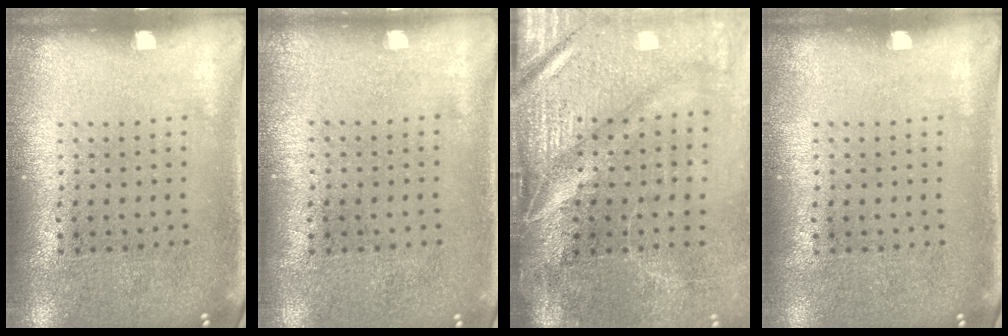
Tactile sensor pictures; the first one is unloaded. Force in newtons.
{"total": 0.0}
{"total": 4.6, "press": 3.9, "slide": 2.5}
{"total": 0.0}